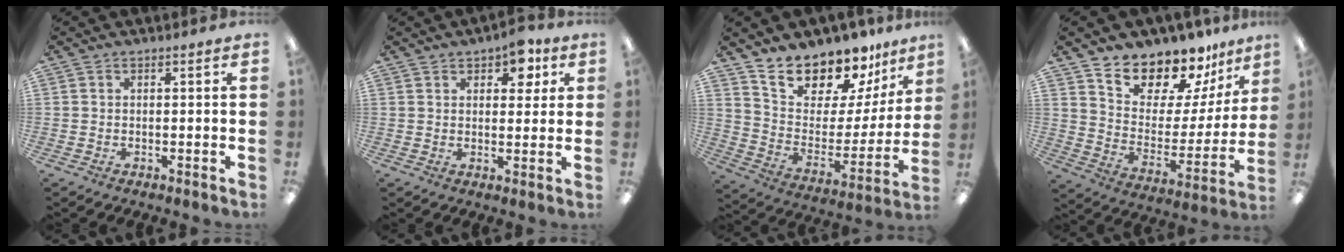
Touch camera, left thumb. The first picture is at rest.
{"total": 6.5, "force": [3.9, 3.6, 3.8], "torque": [-0.036, -0.012, 0.063]}
{"total": 15.6, "force": [14.6, 5.1, 2.2], "torque": [-0.060, -0.138, 0.264]}
{"total": 13.9, "force": [12.9, 5.0, 1.6], "torque": [-0.038, -0.130, 0.234]}